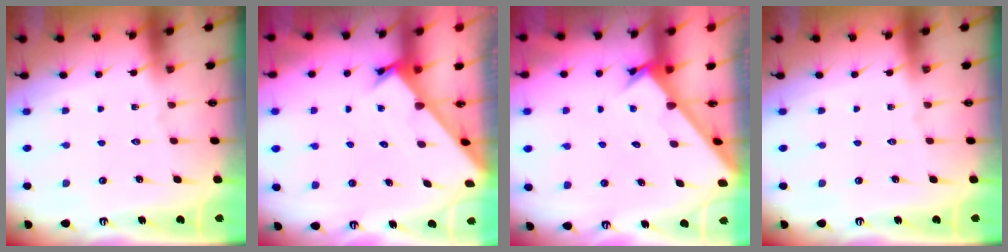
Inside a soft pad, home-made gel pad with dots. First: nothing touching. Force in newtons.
{"total": 2.1, "press": 2.1, "slide": 0.2}
{"total": 2.7, "press": 2.7, "slide": 0.2}
{"total": 0.0}